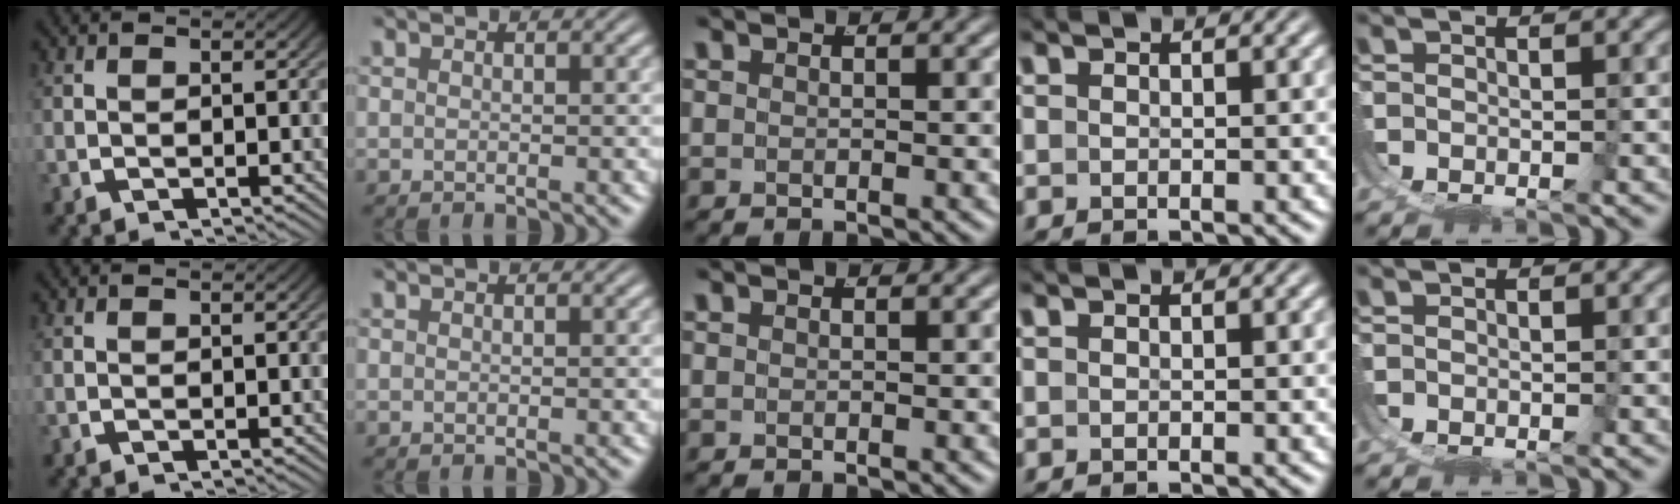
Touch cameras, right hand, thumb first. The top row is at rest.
{}